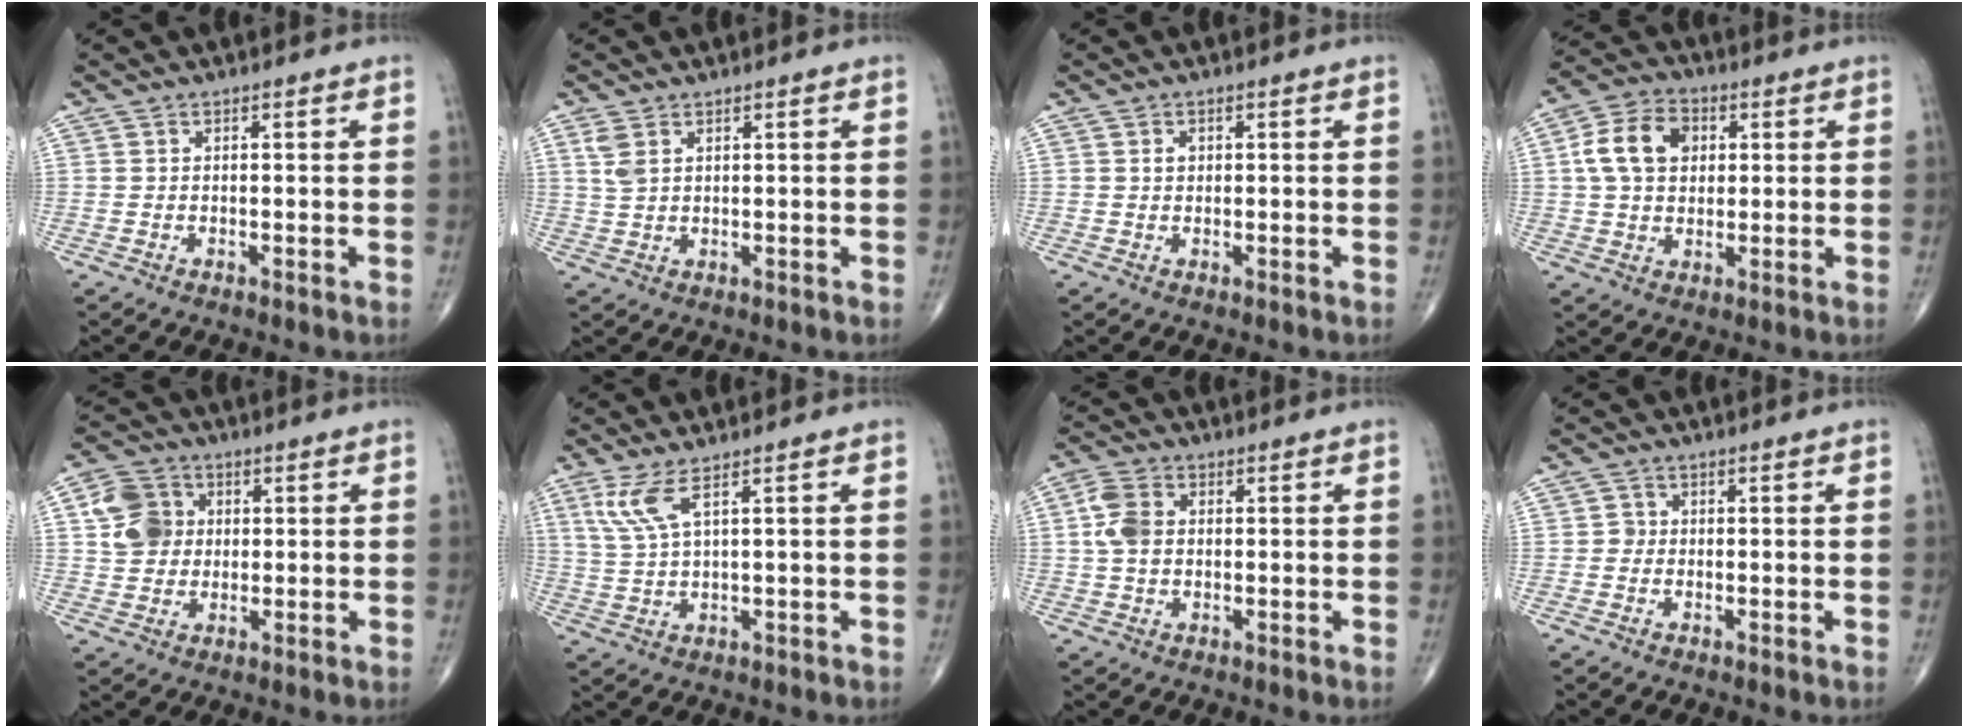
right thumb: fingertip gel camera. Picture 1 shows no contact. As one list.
[{"total": 3.0, "force": [1.4, 1.6, 2.0], "torque": [-0.047, 0.004, 0.038]}, {"total": 1.2, "force": [0.3, 1.0, 0.7], "torque": [-0.009, 0.002, 0.005]}, {"total": 10.7, "force": [2.2, 7.7, 7.1], "torque": [-0.117, 0.012, 0.032]}, {"total": 8.0, "force": [1.4, 7.0, 3.7], "torque": [-0.048, 0.003, 0.019]}, {"total": 5.2, "force": [2.8, 0.9, 4.3], "torque": [-0.110, -0.010, 0.069]}, {"total": 5.7, "force": [0.6, 4.1, 3.9], "torque": [-0.083, 0.010, 0.007]}, {"total": 1.2, "force": [-0.2, 1.1, 0.3], "torque": [0.003, 0.004, -0.007]}]